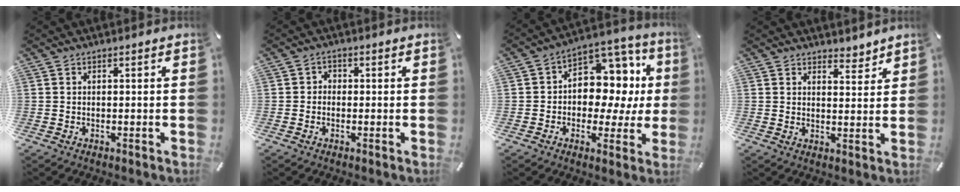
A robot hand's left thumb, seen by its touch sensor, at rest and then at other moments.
{"total": 1.7, "force": [-0.8, 1.3, 0.6], "torque": [-0.009, 0.008, -0.019]}
{"total": 11.3, "force": [1.2, 8.9, 6.8], "torque": [-0.081, -0.026, 0.025]}
{"total": 4.0, "force": [3.7, 1.6, 0.0], "torque": [0.016, -0.030, 0.065]}